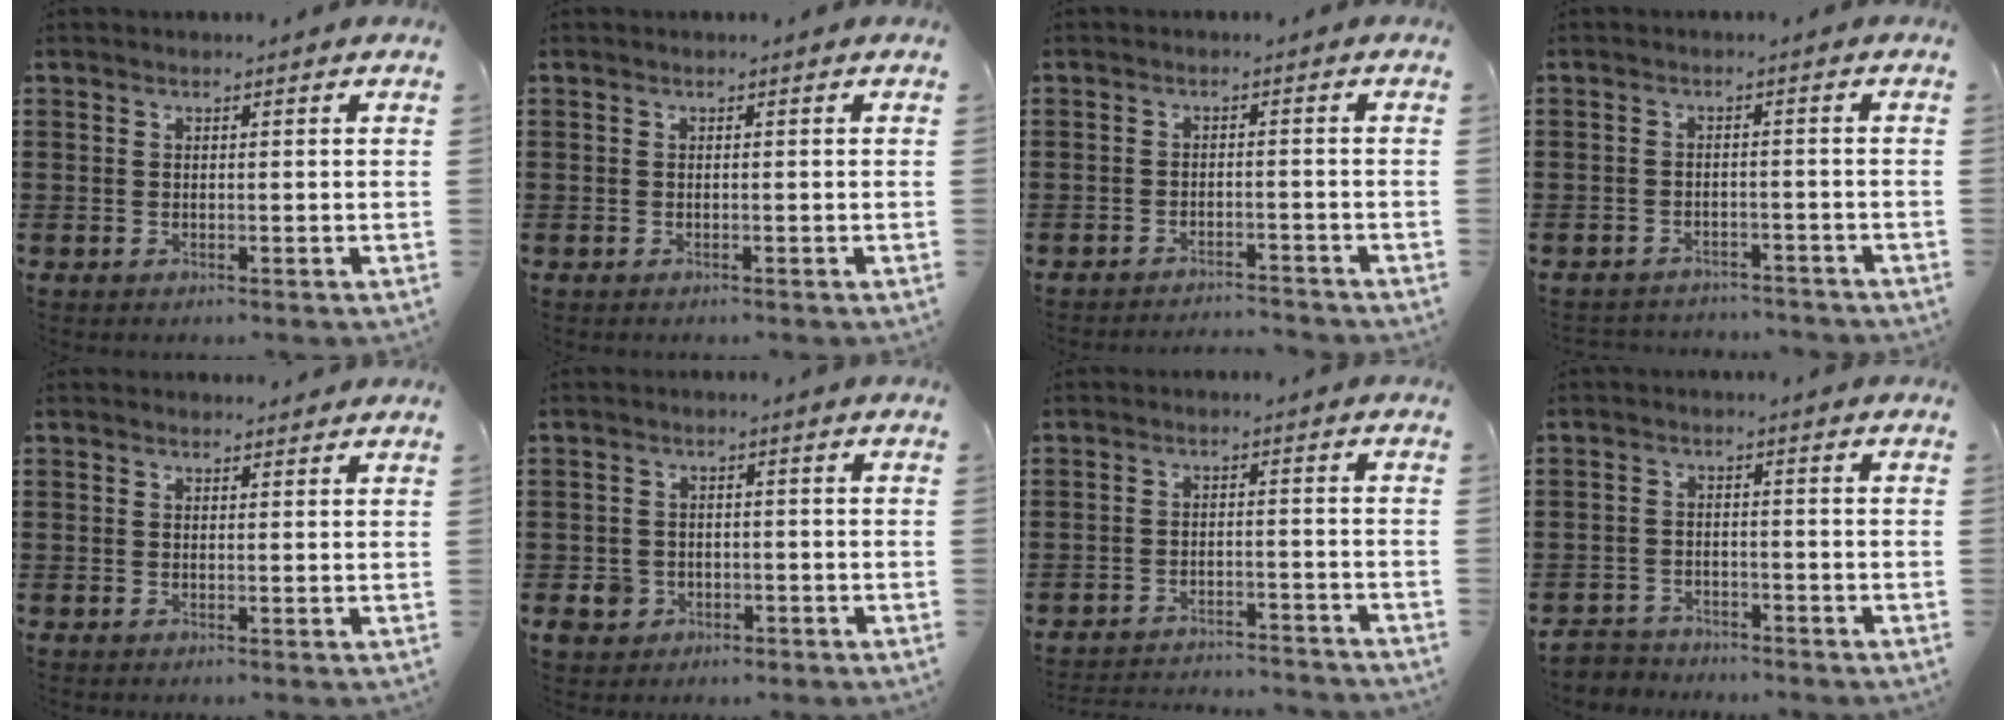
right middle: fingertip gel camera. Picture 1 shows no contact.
{"total": 0.0}
{"total": 2.5, "force": [-2.5, 0.0, 0.1], "torque": [-0.006, 0.002, -0.052]}
{"total": 2.4, "force": [-2.4, 0.3, 0.0], "torque": [-0.006, 0.000, -0.052]}
{"total": 1.0, "force": [1.0, 0.1, 0.1], "torque": [0.004, -0.004, 0.018]}
{"total": 2.9, "force": [-1.4, 2.5, 0.7], "torque": [-0.028, -0.002, -0.032]}
{"total": 3.1, "force": [-3.1, 0.1, 0.2], "torque": [-0.008, 0.003, -0.067]}
{"total": 3.0, "force": [-2.9, 0.7, -0.3], "torque": [-0.004, -0.001, -0.066]}